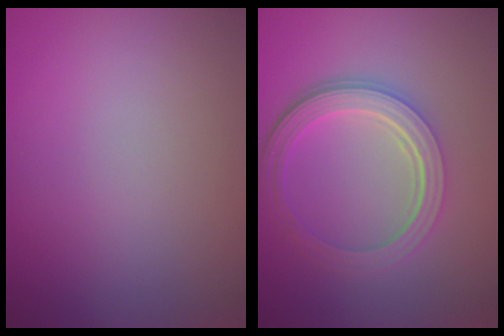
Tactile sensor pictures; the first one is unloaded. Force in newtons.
{"total": 5.2, "press": 3.8, "slide": 3.5}